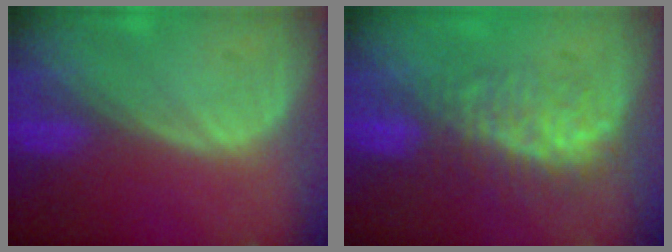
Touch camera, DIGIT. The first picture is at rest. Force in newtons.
{"total": 7.5, "press": 7.2, "slide": 2.3}